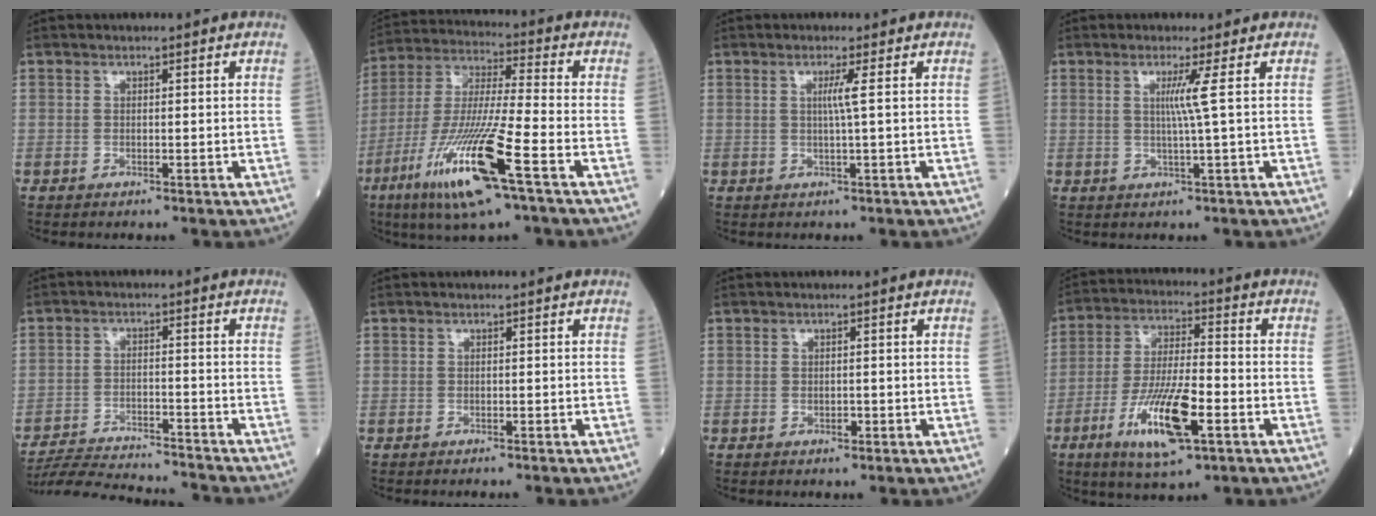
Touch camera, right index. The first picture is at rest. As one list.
[{"total": 17.4, "force": [-8.2, 0.6, 15.3], "torque": [-0.330, -0.034, -0.155]}, {"total": 2.1, "force": [0.4, -0.8, 2.0], "torque": [-0.040, -0.004, 0.008]}, {"total": 3.2, "force": [0.7, -1.4, 2.8], "torque": [-0.053, -0.006, 0.014]}, {"total": 13.3, "force": [-12.9, 0.0, 3.2], "torque": [-0.054, -0.006, -0.199]}, {"total": 1.5, "force": [-1.3, 0.0, 0.7], "torque": [-0.008, 0.002, -0.016]}, {"total": 0.7, "force": [-0.3, 0.4, 0.4], "torque": [-0.008, 0.000, -0.005]}, {"total": 12.6, "force": [-5.2, 2.5, 11.3], "torque": [-0.220, -0.016, -0.091]}]